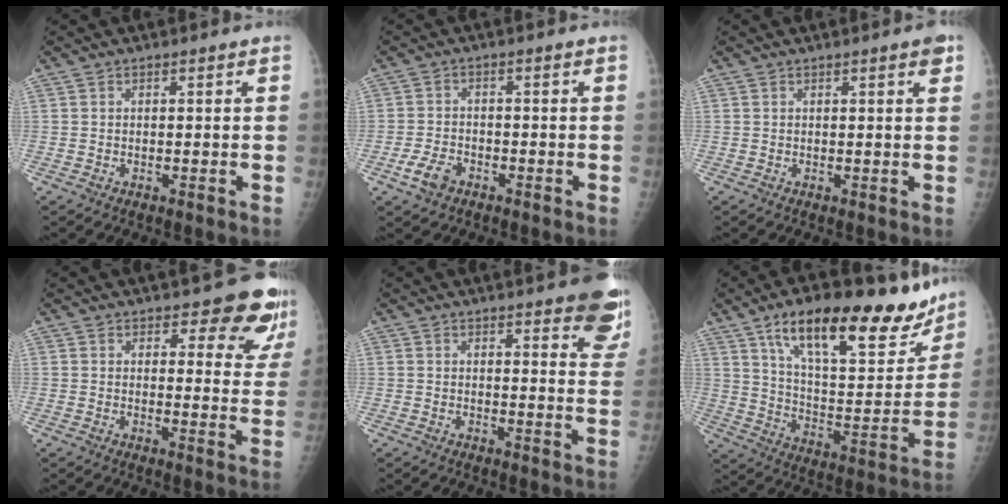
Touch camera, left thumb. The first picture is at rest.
{"total": 4.4, "force": [-2.6, 2.8, 2.2], "torque": [-0.043, 0.010, -0.047]}
{"total": 1.9, "force": [1.1, 0.3, 1.6], "torque": [-0.020, -0.003, 0.011]}
{"total": 10.4, "force": [8.8, 3.8, 4.2], "torque": [-0.008, -0.061, 0.086]}
{"total": 11.5, "force": [8.5, 3.1, 7.1], "torque": [-0.047, -0.044, 0.083]}
{"total": 27.4, "force": [18.2, 9.9, 18.0], "torque": [-0.224, -0.053, 0.285]}